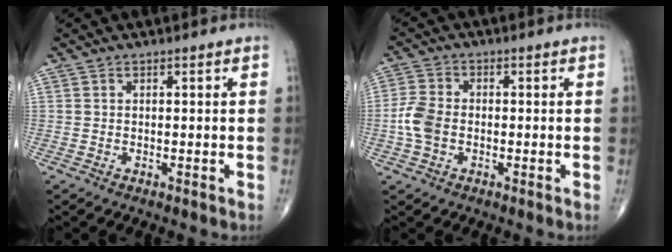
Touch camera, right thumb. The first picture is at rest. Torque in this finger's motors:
{"motor_torque": [-0.12, 0.24, 0.56, -0.01, 0.01]}